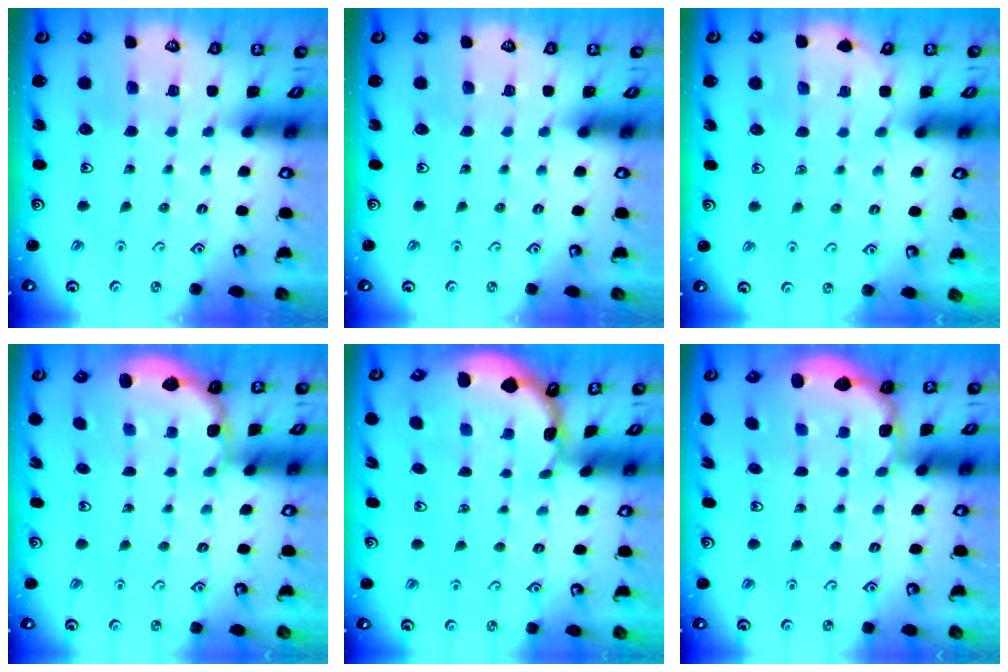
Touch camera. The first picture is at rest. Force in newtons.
{"total": 0.0}
{"total": 3.8, "press": 3.7, "slide": 0.5}
{"total": 2.7, "press": 2.3, "slide": 1.5}
{"total": 1.0, "press": 0.9, "slide": 0.2}
{"total": 2.6, "press": 2.1, "slide": 1.5}